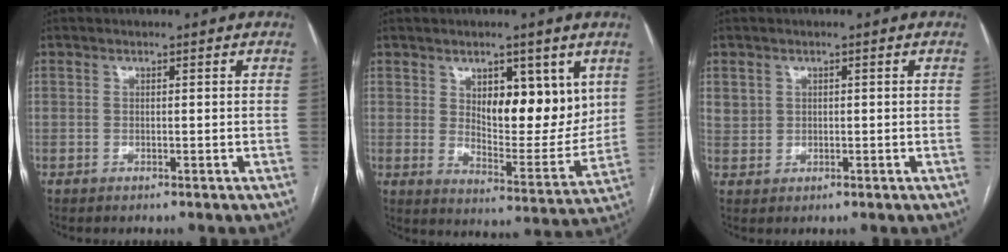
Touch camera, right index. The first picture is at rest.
{"total": 11.8, "force": [4.7, 5.1, 9.6], "torque": [-0.131, -0.009, 0.083]}
{"total": 2.3, "force": [0.9, 2.1, 0.4], "torque": [-0.003, 0.006, 0.020]}